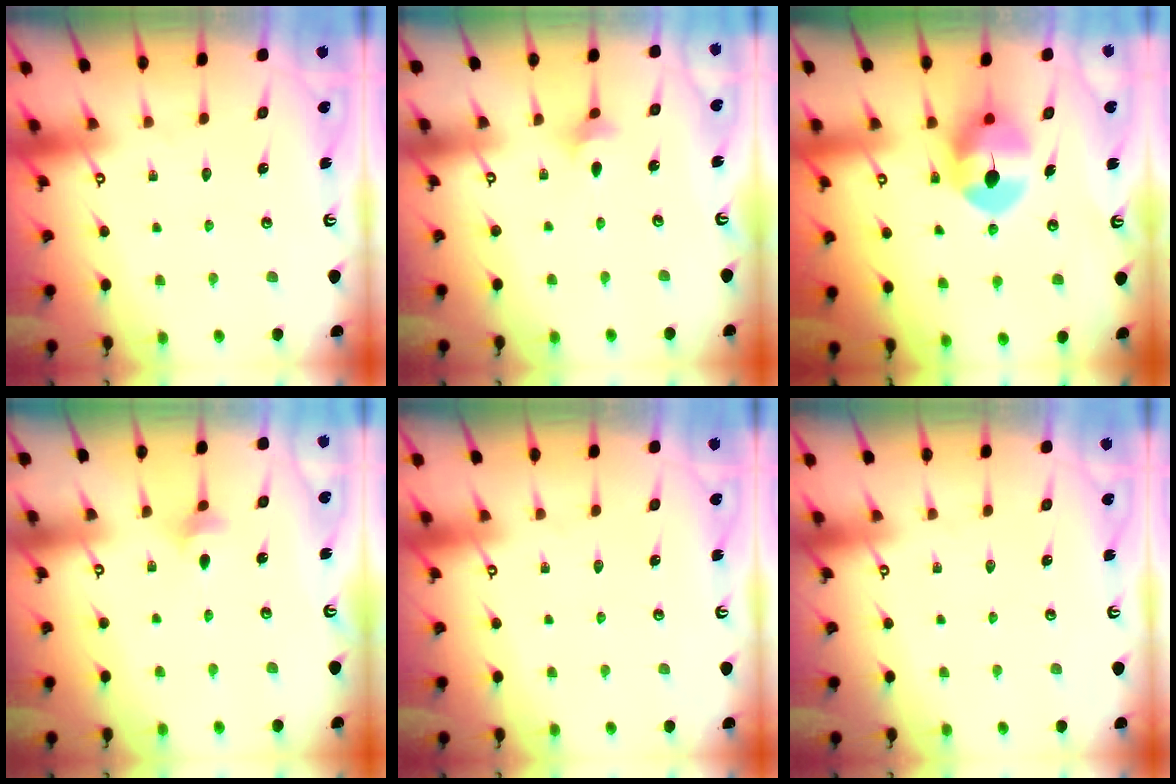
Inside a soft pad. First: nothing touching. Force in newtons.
{"total": 1.9, "press": 1.8, "slide": 0.6}
{"total": 9.1, "press": 8.9, "slide": 1.8}
{"total": 2.9, "press": 2.8, "slide": 0.7}
{"total": 0.0}
{"total": 0.0}